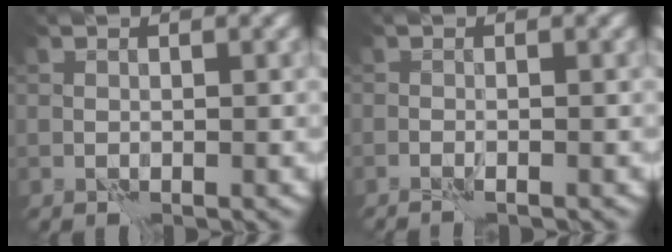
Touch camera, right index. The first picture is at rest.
{"total": 1.0, "force": [-0.8, -0.2, 0.6], "torque": [-0.018, 0.004, -0.016]}